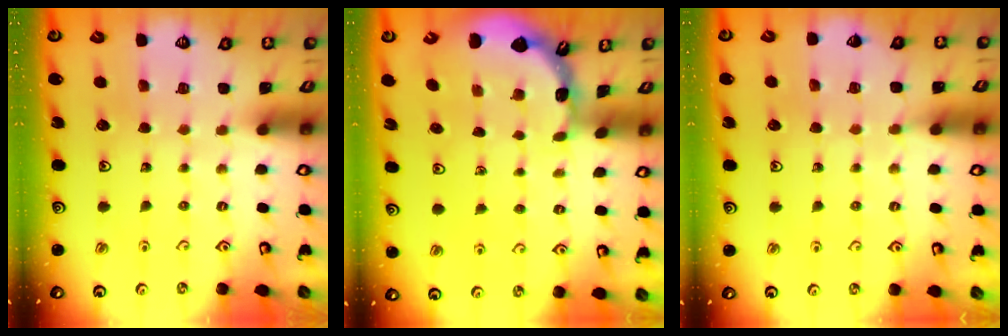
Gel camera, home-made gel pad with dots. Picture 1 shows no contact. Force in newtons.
{"total": 1.7, "press": 1.7, "slide": 0.1}
{"total": 6.1, "press": 6.0, "slide": 0.9}